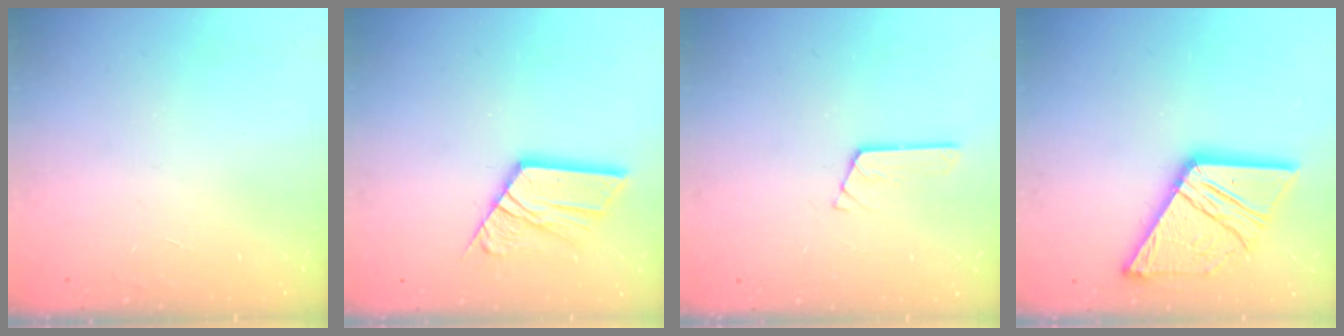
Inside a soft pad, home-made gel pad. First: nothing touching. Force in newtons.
{"total": 14.1, "press": 14.0, "slide": 1.3}
{"total": 2.6, "press": 2.6, "slide": 0.3}
{"total": 18.4, "press": 18.3, "slide": 2.2}